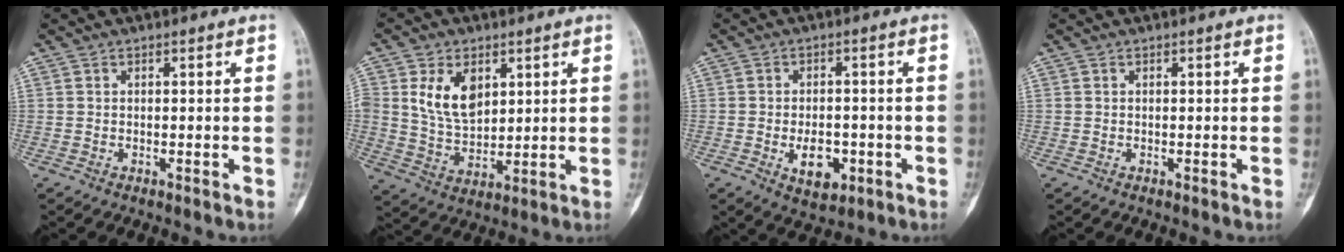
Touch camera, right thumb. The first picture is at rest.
{"total": 10.2, "force": [3.6, 6.6, 6.9], "torque": [-0.104, -0.018, 0.078]}
{"total": 6.7, "force": [-2.1, 4.0, 4.9], "torque": [-0.060, 0.005, -0.025]}
{"total": 0.0}